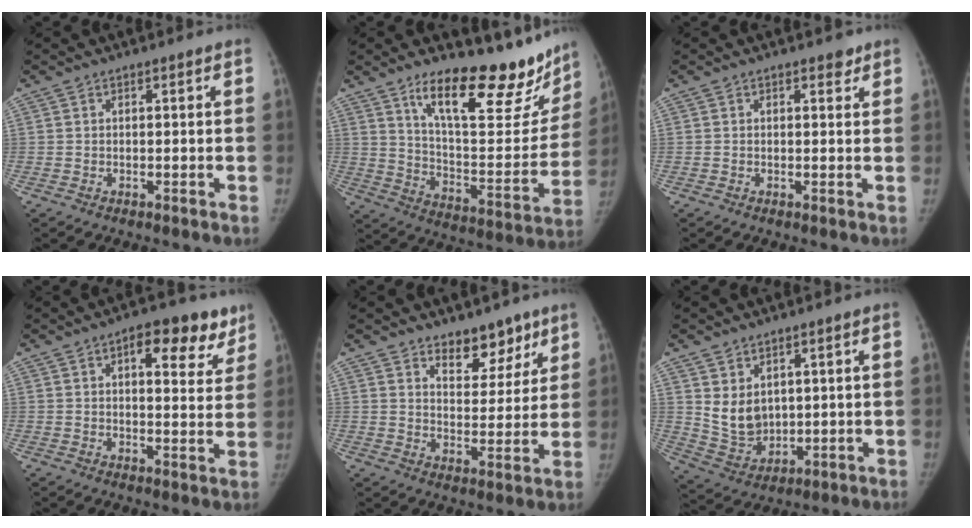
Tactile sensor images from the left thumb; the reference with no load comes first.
{"total": 25.3, "force": [18.1, 8.7, 15.4], "torque": [-0.174, -0.104, 0.271]}
{"total": 1.5, "force": [1.1, 0.8, 0.6], "torque": [0.004, -0.006, 0.011]}
{"total": 11.3, "force": [6.3, 5.1, 7.8], "torque": [-0.056, -0.023, 0.079]}
{"total": 8.9, "force": [6.5, 4.6, 3.9], "torque": [-0.015, -0.044, 0.102]}
{"total": 7.7, "force": [2.7, 5.7, 4.5], "torque": [-0.060, -0.027, 0.074]}